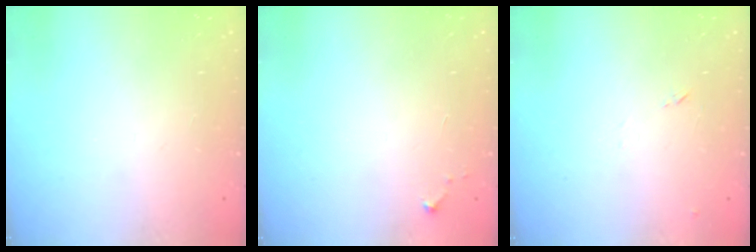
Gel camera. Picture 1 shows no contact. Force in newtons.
{"total": 2.6, "press": 2.6, "slide": 0.4}
{"total": 7.2, "press": 7.1, "slide": 0.6}